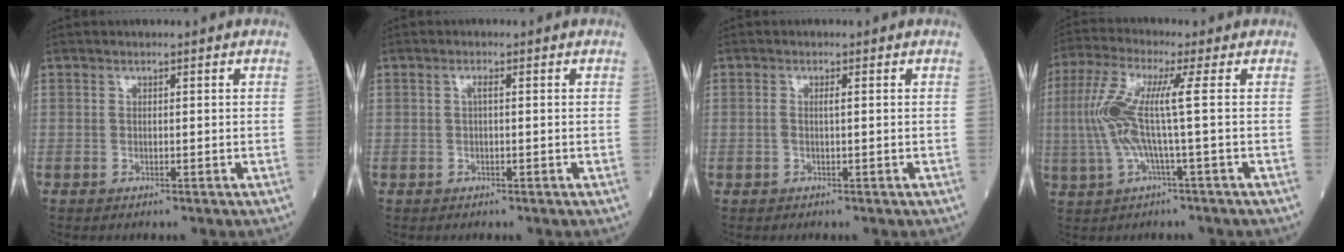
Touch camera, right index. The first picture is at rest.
{"total": 0.8, "force": [0.1, 0.1, 0.8], "torque": [-0.017, 0.001, 0.001]}
{"total": 1.0, "force": [0.1, 0.0, 1.0], "torque": [-0.025, 0.000, -0.001]}
{"total": 9.0, "force": [0.2, -0.4, 9.0], "torque": [-0.205, 0.011, -0.002]}